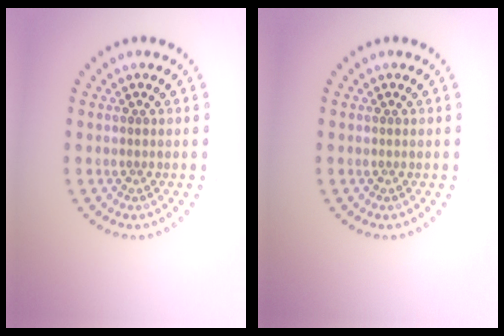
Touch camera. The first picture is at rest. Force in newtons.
{"total": 0.0}